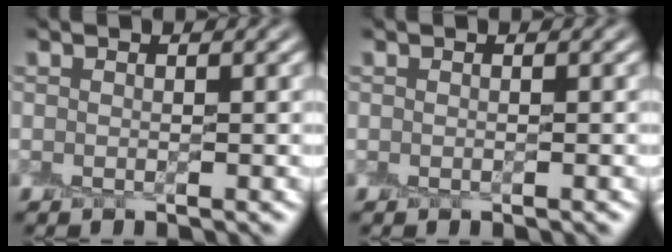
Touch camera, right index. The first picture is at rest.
{"total": 0.0}